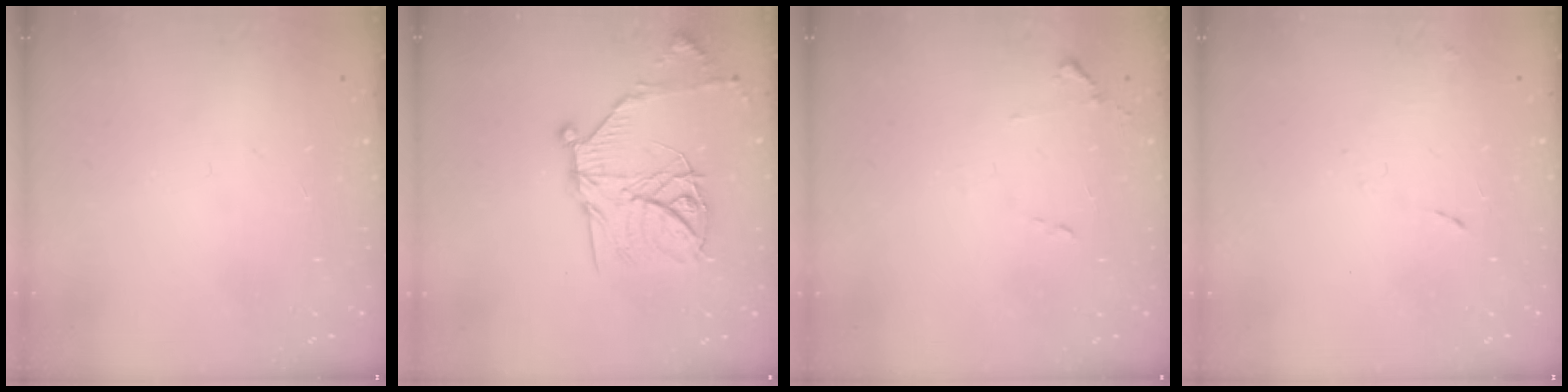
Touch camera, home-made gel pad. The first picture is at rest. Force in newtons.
{"total": 19.9, "press": 19.8, "slide": 1.5}
{"total": 7.9, "press": 7.8, "slide": 0.7}
{"total": 4.1, "press": 4.1, "slide": 0.7}